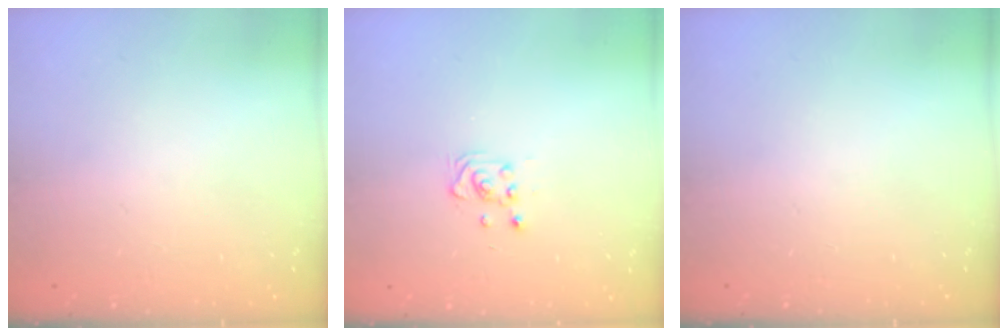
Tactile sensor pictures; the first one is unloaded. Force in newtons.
{"total": 3.7, "press": 3.6, "slide": 0.5}
{"total": 0.0}